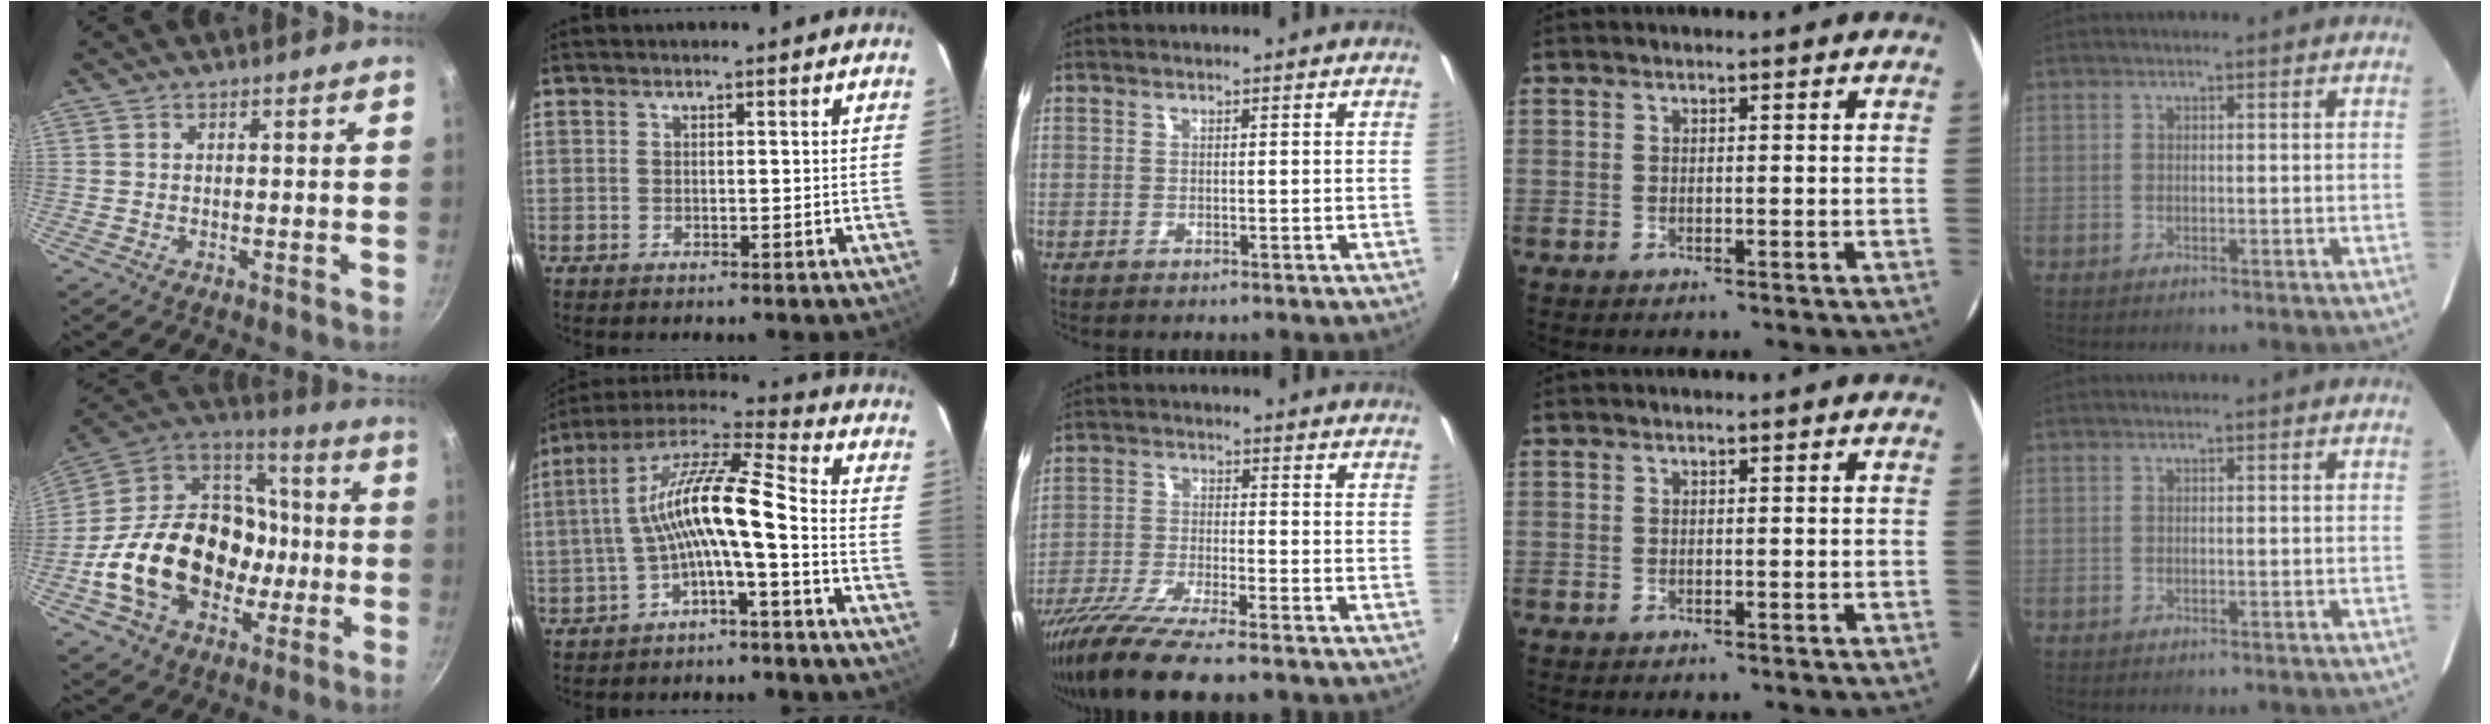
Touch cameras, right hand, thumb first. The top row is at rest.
{"thumb": {"total": 27.9, "force": [-5.5, 20.6, 18.1], "torque": [-0.290, 0.059, -0.078]}, "index": {"total": 12.7, "force": [-2.8, 1.7, 12.3], "torque": [-0.244, 0.021, -0.058]}, "middle": {"total": 12.1, "force": [-9.7, 1.1, 7.2], "torque": [-0.156, -0.041, -0.180]}}